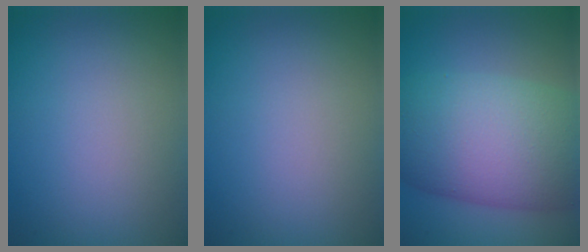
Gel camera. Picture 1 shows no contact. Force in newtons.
{"total": 0.0}
{"total": 12.4, "press": 12.4, "slide": 0.4}